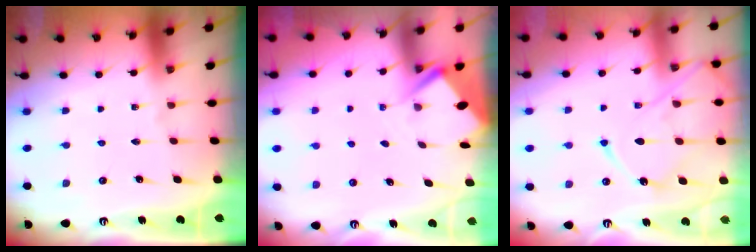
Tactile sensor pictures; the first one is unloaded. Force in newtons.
{"total": 2.8, "press": 2.8, "slide": 0.4}
{"total": 13.8, "press": 13.7, "slide": 1.1}